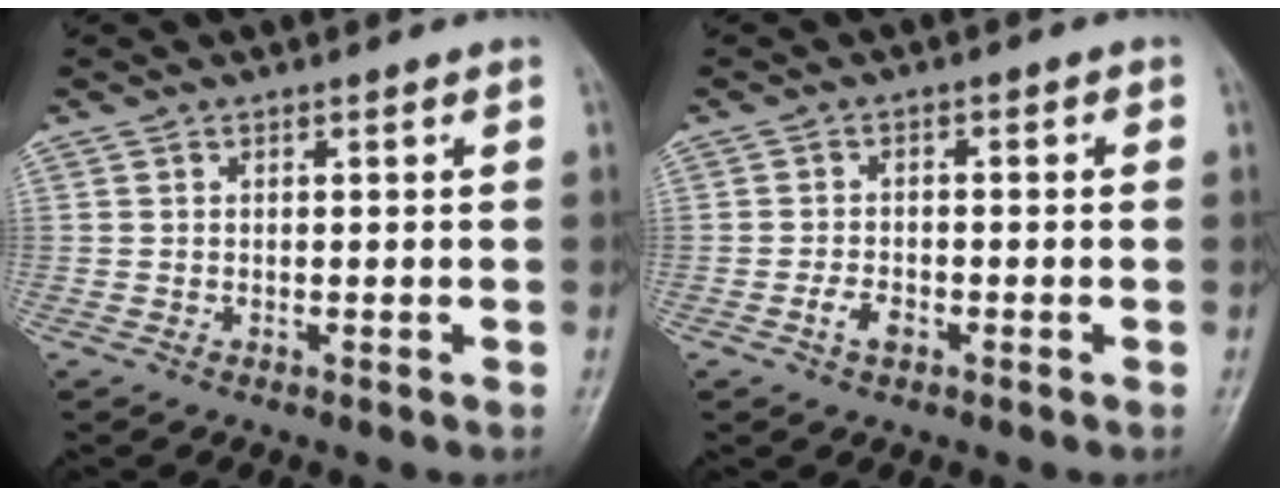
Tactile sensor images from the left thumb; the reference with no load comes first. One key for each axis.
{"total": 3.0, "fx": -1.7, "fy": 1.8, "fz": 1.6, "tx": -0.027, "ty": 0.012, "tz": -0.030}